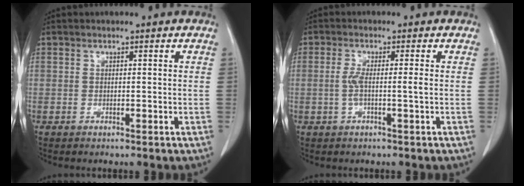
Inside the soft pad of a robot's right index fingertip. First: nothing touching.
{"total": 3.0, "force": [-0.4, -0.1, 3.0], "torque": [-0.062, 0.001, -0.006]}